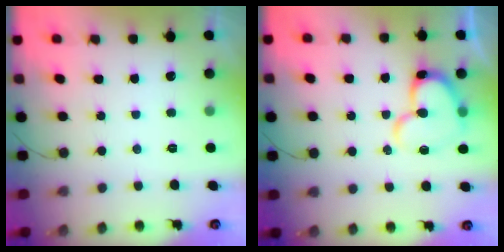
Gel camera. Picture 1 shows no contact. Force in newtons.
{"total": 14.0, "press": 13.9, "slide": 1.2}